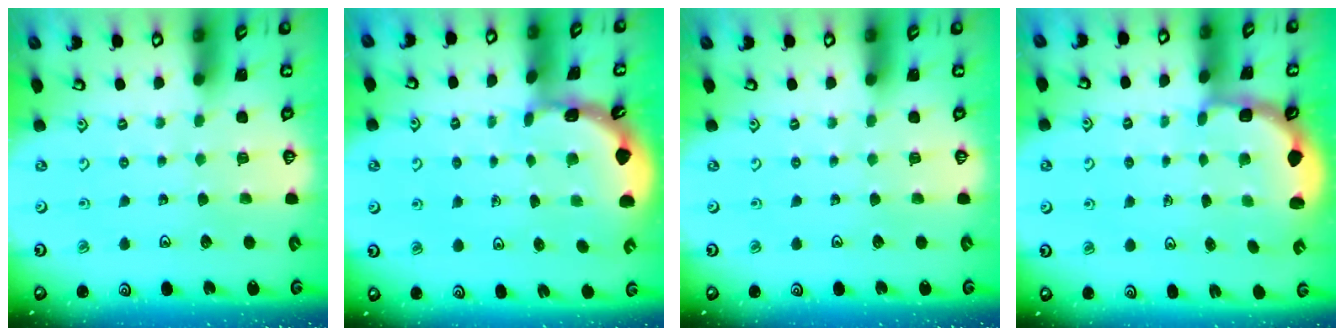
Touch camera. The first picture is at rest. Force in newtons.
{"total": 1.8, "press": 1.8, "slide": 0.1}
{"total": 0.0}
{"total": 2.8, "press": 2.3, "slide": 1.7}